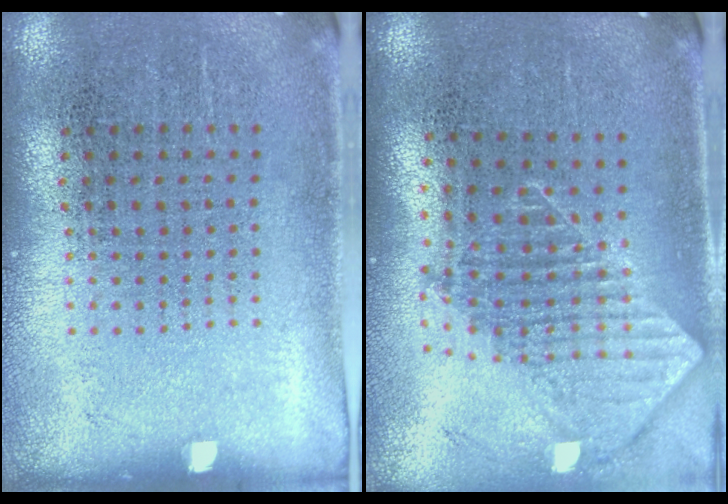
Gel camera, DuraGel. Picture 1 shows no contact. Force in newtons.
{"total": 1.8, "press": 1.5, "slide": 1.1}